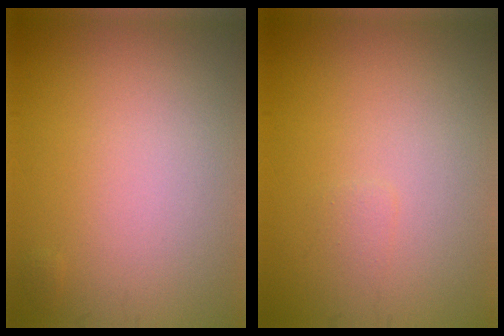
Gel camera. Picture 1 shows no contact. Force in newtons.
{"total": 0.5, "press": 0.5, "slide": 0.0}